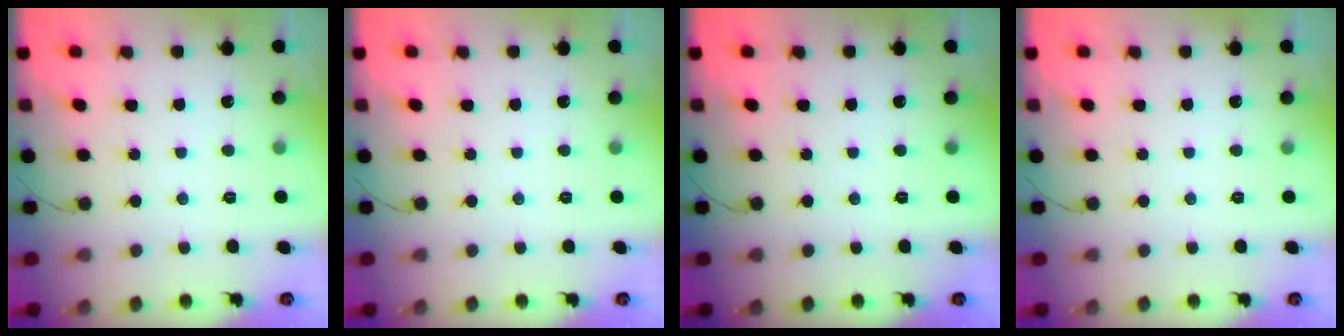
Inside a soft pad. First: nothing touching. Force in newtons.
{"total": 0.0}
{"total": 0.0}
{"total": 0.0}